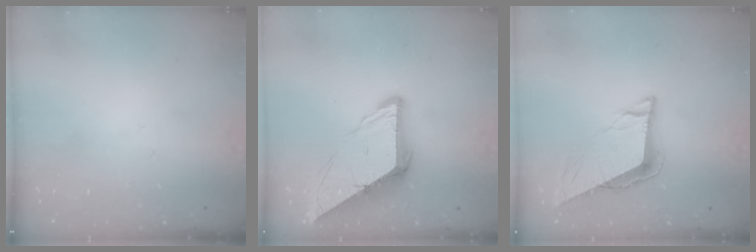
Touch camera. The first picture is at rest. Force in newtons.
{"total": 10.2, "press": 10.1, "slide": 1.2}
{"total": 9.0, "press": 8.7, "slide": 2.5}